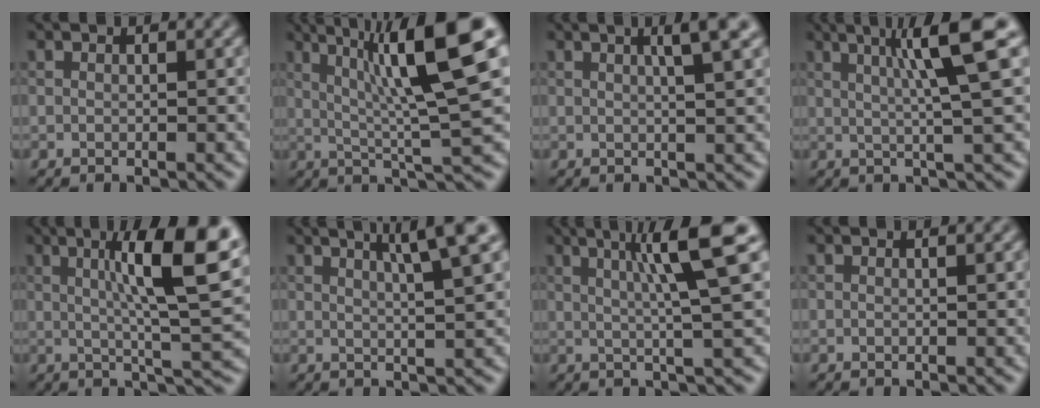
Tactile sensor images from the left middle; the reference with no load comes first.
{"total": 10.9, "force": [3.2, 1.5, 10.3], "torque": [-0.152, 0.010, 0.053]}
{"total": 3.6, "force": [1.5, 0.6, 3.2], "torque": [-0.037, 0.010, 0.019]}
{"total": 7.4, "force": [2.2, 0.9, 7.0], "torque": [-0.096, 0.018, 0.034]}
{"total": 11.1, "force": [2.7, 2.1, 10.6], "torque": [-0.145, 0.016, 0.036]}
{"total": 5.5, "force": [2.8, 0.8, 4.6], "torque": [-0.058, 0.013, 0.041]}
{"total": 7.7, "force": [2.3, 0.9, 7.3], "torque": [-0.100, 0.017, 0.035]}
{"total": 0.0}